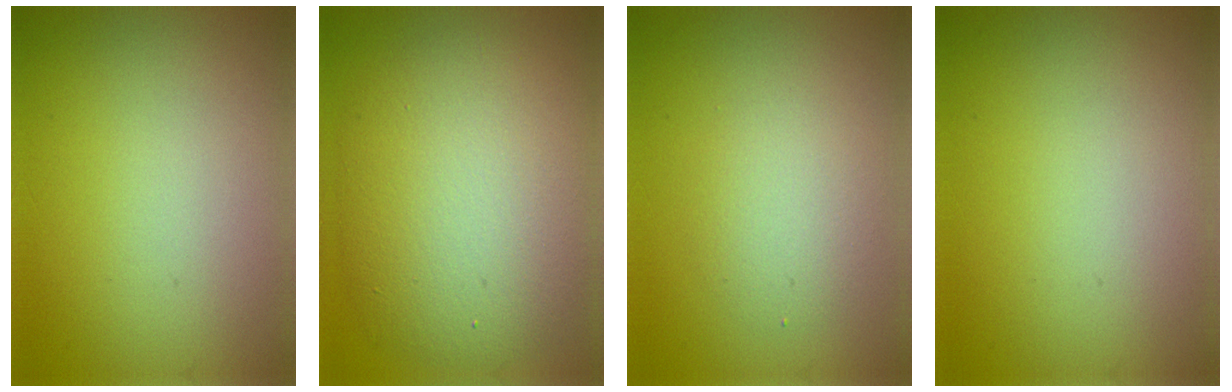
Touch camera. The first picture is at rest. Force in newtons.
{"total": 10.2, "press": 10.1, "slide": 0.9}
{"total": 2.8, "press": 2.8, "slide": 0.1}
{"total": 0.0}